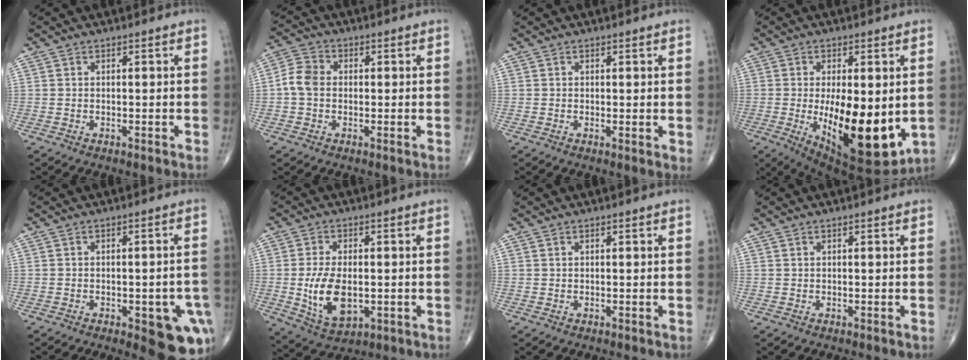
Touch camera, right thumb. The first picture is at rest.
{"total": 5.1, "force": [-0.4, 4.0, 3.1], "torque": [-0.058, 0.015, -0.018]}
{"total": 1.2, "force": [0.2, 0.4, 1.1], "torque": [-0.019, -0.006, -0.002]}
{"total": 18.9, "force": [-2.4, 7.8, 17.0], "torque": [-0.261, -0.036, -0.013]}
{"total": 12.1, "force": [-4.8, 4.7, 10.0], "torque": [-0.082, 0.016, -0.046]}
{"total": 10.9, "force": [-1.4, 6.1, 8.9], "torque": [-0.161, -0.010, -0.014]}
{"total": 0.0}
{"total": 0.0}